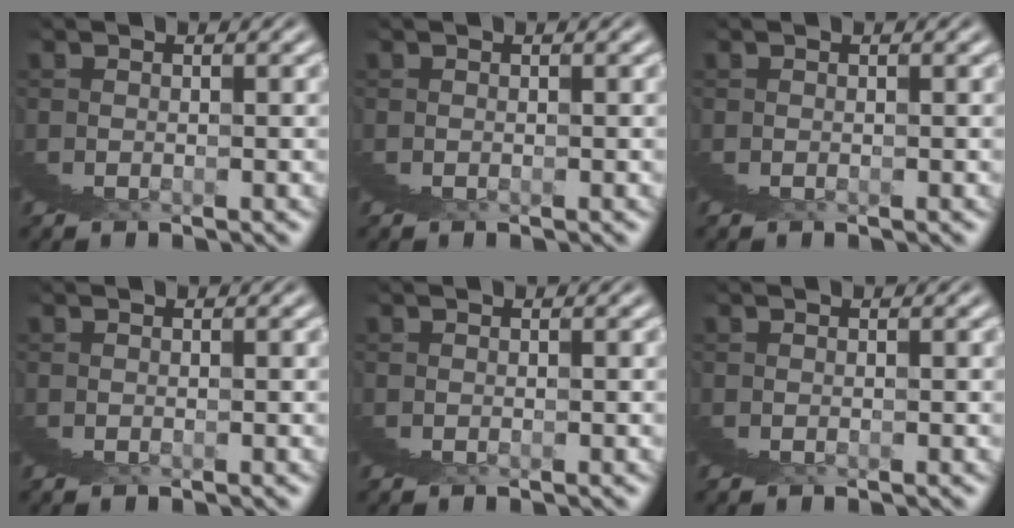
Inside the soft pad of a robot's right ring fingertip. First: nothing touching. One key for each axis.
{"total": 0.0}
{"total": 0.0}
{"total": 0.0}
{"total": 0.0}
{"total": 0.0}